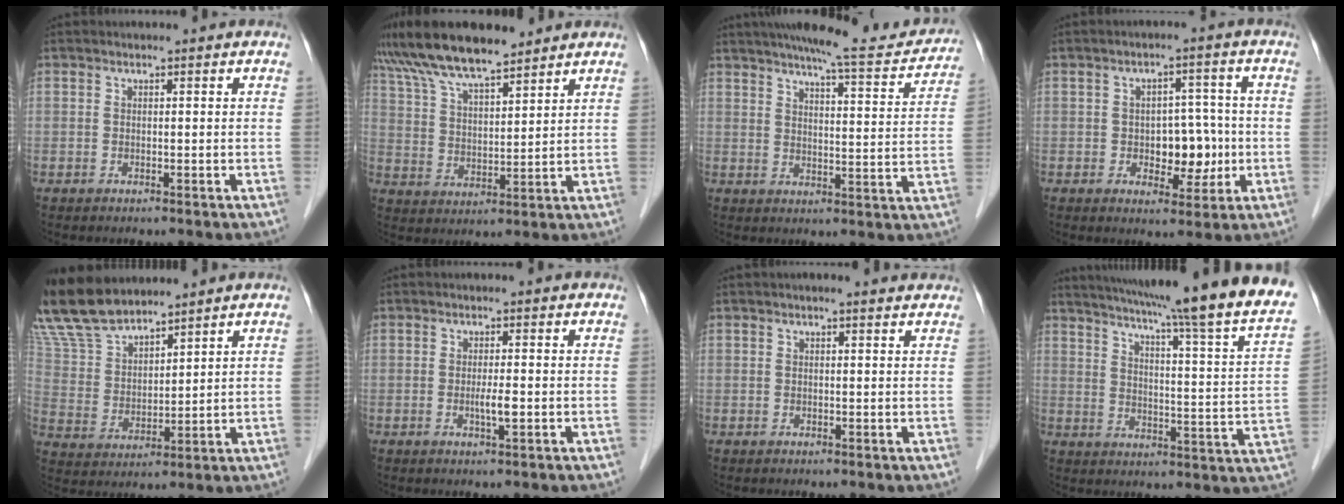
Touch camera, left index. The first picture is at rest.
{"total": 11.9, "force": [9.9, 2.1, 6.4], "torque": [-0.125, 0.022, 0.184]}
{"total": 15.0, "force": [13.6, 1.6, 6.0], "torque": [-0.081, -0.015, 0.172]}
{"total": 6.3, "force": [-1.1, 3.8, 4.9], "torque": [-0.064, 0.010, -0.010]}
{"total": 12.4, "force": [11.2, 2.5, 4.5], "torque": [-0.109, 0.010, 0.232]}
{"total": 1.9, "force": [-0.5, -0.1, 1.9], "torque": [-0.035, -0.007, -0.008]}
{"total": 3.1, "force": [2.7, 0.5, 1.5], "torque": [-0.019, 0.015, 0.026]}
{"total": 27.8, "force": [22.7, -0.8, 15.9], "torque": [-0.239, -0.053, 0.288]}